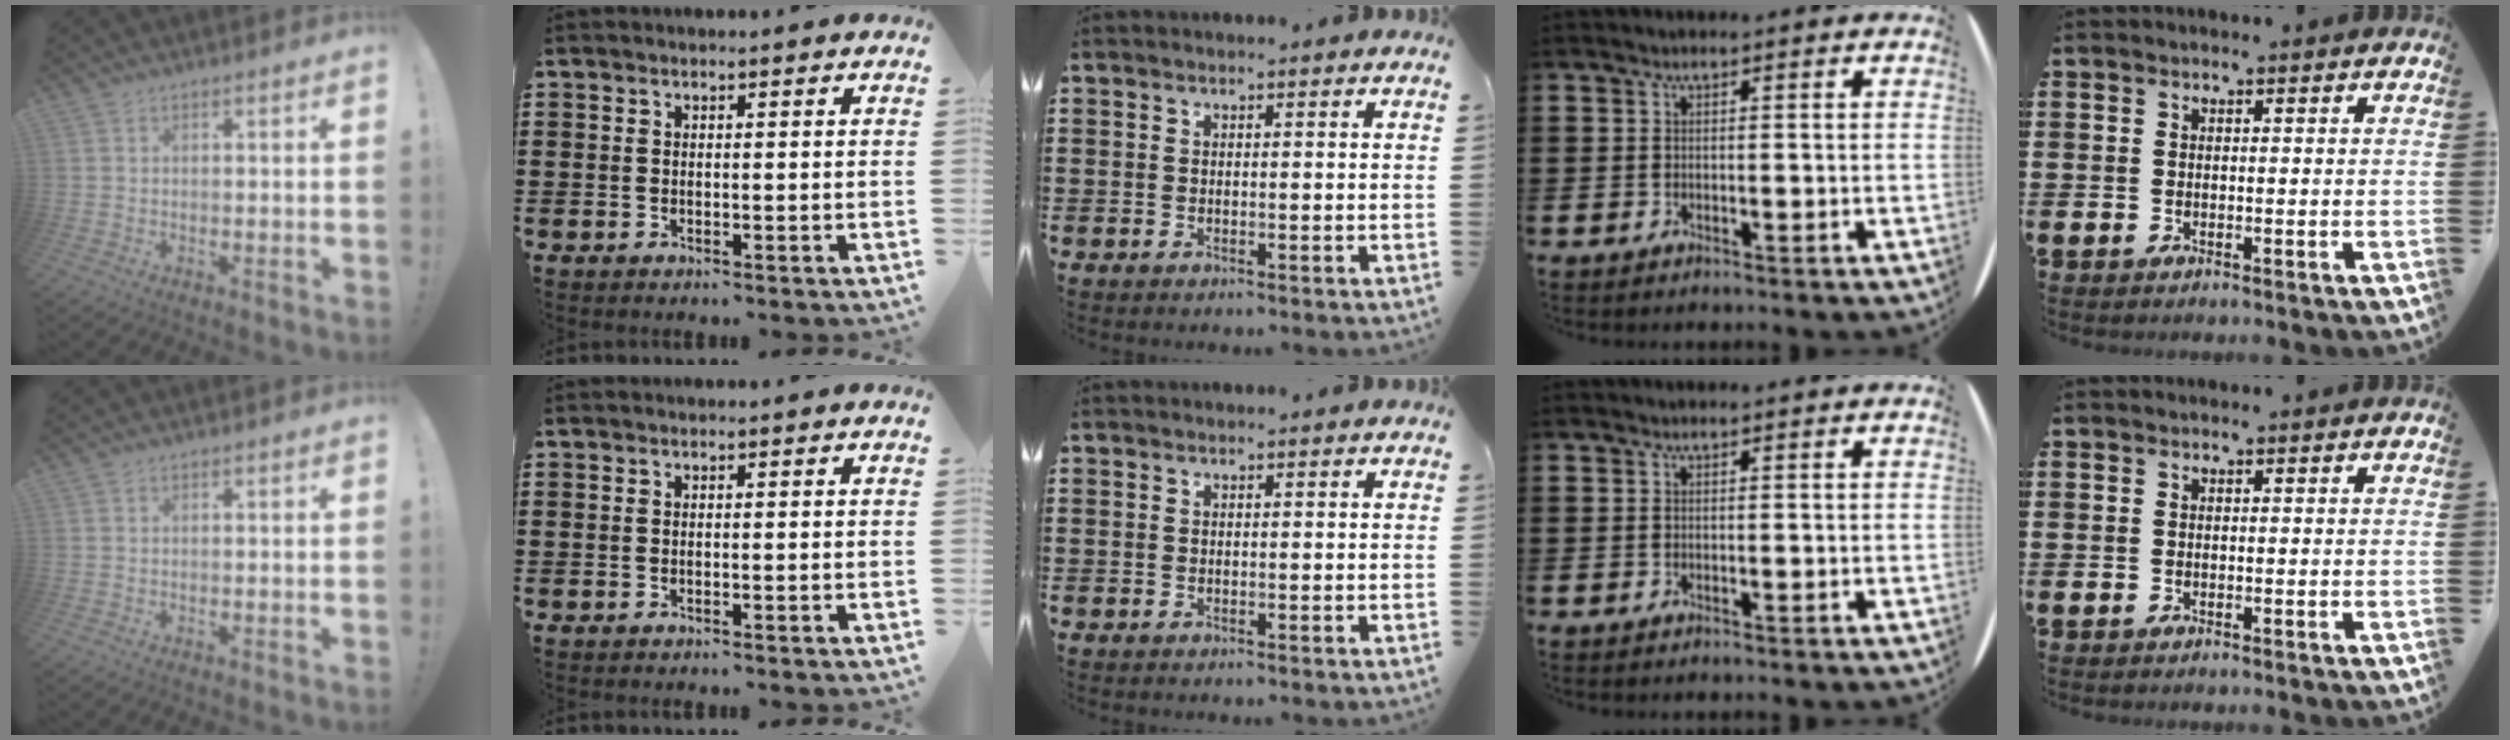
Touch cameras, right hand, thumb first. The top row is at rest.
{}